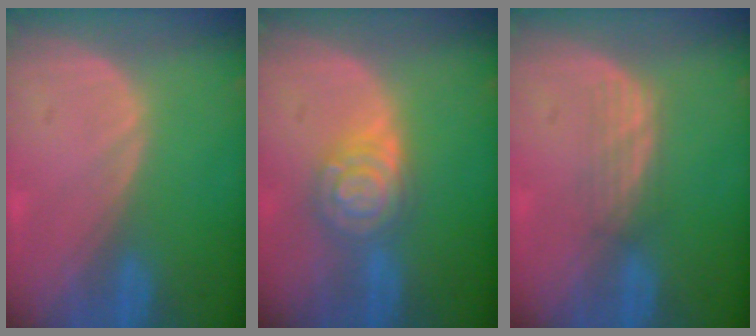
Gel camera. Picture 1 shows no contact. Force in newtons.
{"total": 6.6, "press": 6.5, "slide": 0.5}
{"total": 2.9, "press": 2.6, "slide": 1.4}